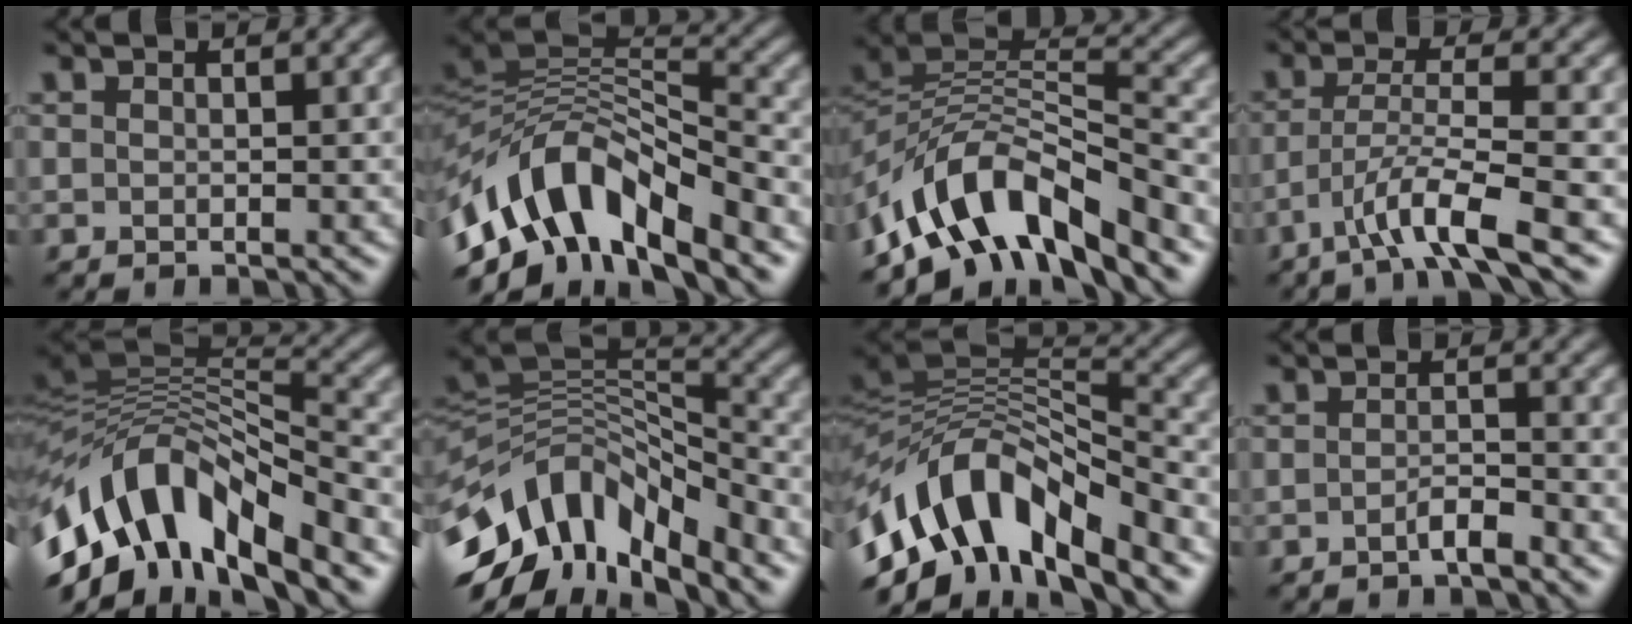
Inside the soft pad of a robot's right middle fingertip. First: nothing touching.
{"total": 10.9, "force": [-5.5, 4.8, 8.1], "torque": [-0.139, 0.018, -0.110]}
{"total": 9.6, "force": [-6.1, 4.0, 6.3], "torque": [-0.094, 0.010, -0.119]}
{"total": 5.3, "force": [-3.2, 0.5, 4.2], "torque": [-0.074, 0.004, -0.067]}
{"total": 12.5, "force": [-4.9, 6.1, 9.8], "torque": [-0.183, 0.018, -0.090]}
{"total": 12.1, "force": [-6.2, 6.2, 8.3], "torque": [-0.152, 0.021, -0.121]}
{"total": 12.0, "force": [-5.5, 5.4, 9.2], "torque": [-0.165, 0.020, -0.106]}
{"total": 1.6, "force": [-1.1, 0.3, 1.1], "torque": [-0.022, 0.003, -0.022]}